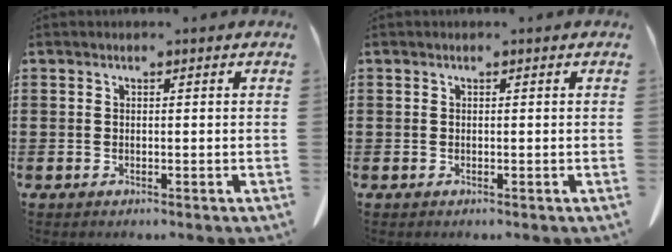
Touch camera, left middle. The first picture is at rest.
{"total": 0.0}